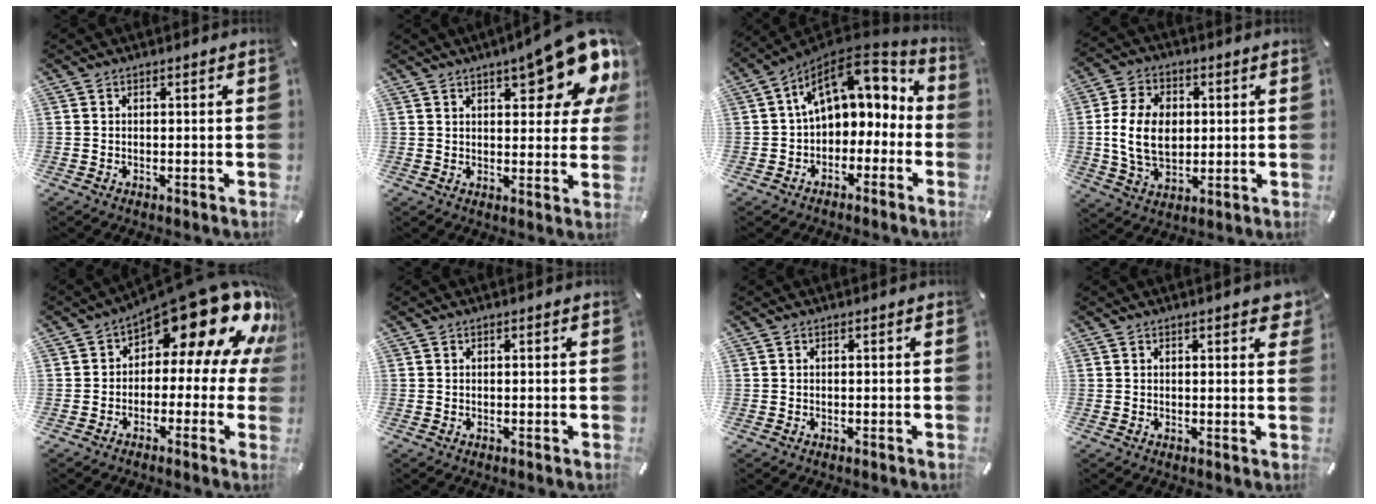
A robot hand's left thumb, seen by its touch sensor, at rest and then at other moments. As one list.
[{"total": 16.8, "force": [9.6, 5.8, 12.5], "torque": [-0.162, -0.058, 0.156]}, {"total": 14.4, "force": [4.6, 9.6, 9.7], "torque": [-0.156, -0.022, 0.084]}, {"total": 12.8, "force": [0.4, 9.5, 8.6], "torque": [-0.185, 0.010, 0.007]}, {"total": 21.2, "force": [10.8, 9.3, 15.7], "torque": [-0.224, -0.074, 0.181]}, {"total": 0.0}, {"total": 0.0}, {"total": 2.7, "force": [1.7, 0.8, 1.9], "torque": [-0.027, -0.005, 0.027]}]